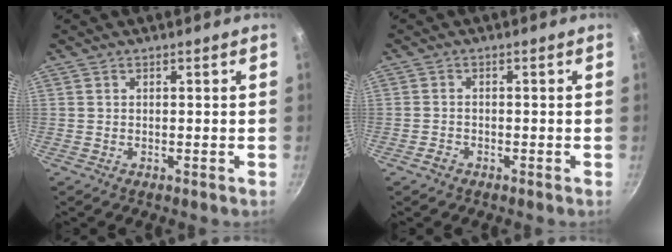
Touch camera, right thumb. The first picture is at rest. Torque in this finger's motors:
{"motor_torque": [-0.30, 0.04, -0.33, 0.19, -0.02]}